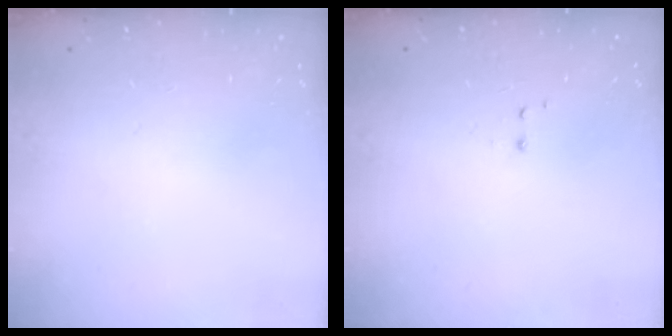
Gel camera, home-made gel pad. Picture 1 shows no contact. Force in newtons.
{"total": 1.2, "press": 1.0, "slide": 0.6}